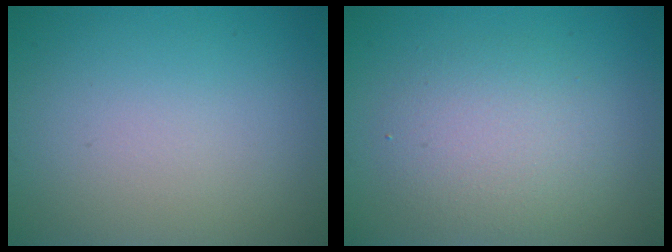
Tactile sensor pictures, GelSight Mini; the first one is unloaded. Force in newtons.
{"total": 3.6, "press": 3.6, "slide": 0.2}